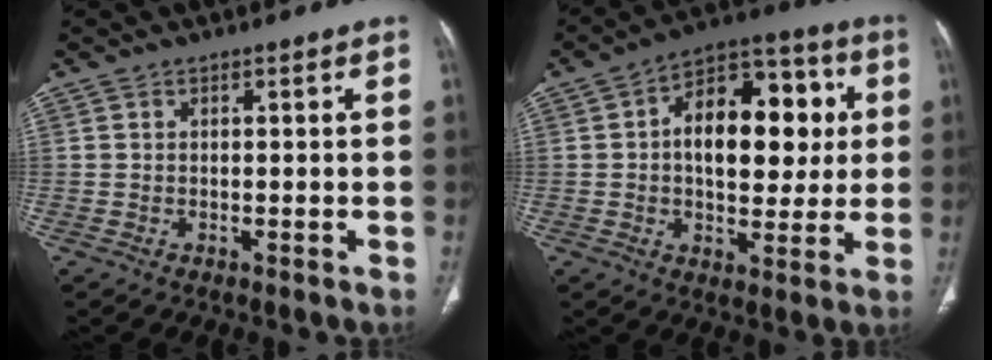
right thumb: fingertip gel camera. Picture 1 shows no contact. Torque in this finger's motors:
{"motor_torque": [-0.84, 1.46, 0.05, 0.35, 0.30]}